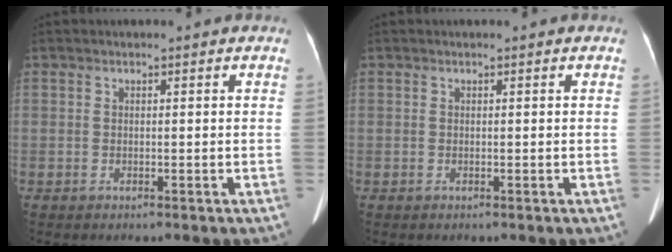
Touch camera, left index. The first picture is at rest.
{"total": 0.0}